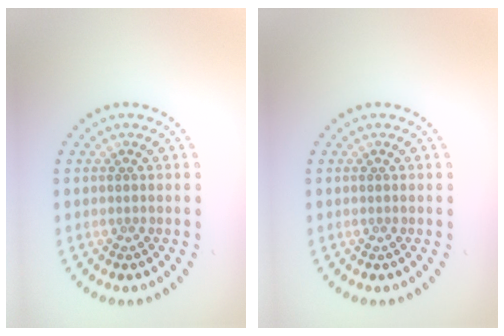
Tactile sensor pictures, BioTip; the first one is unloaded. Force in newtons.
{"total": 0.0}